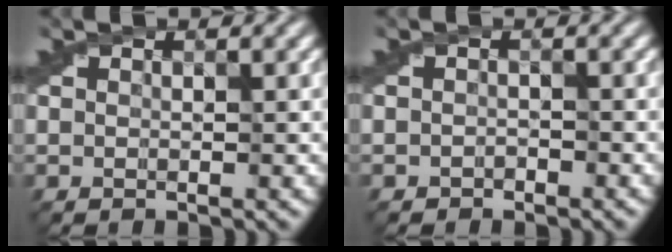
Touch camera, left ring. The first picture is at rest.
{"total": 0.9, "force": [-0.8, 0.5, 0.2], "torque": [0.005, -0.008, -0.020]}